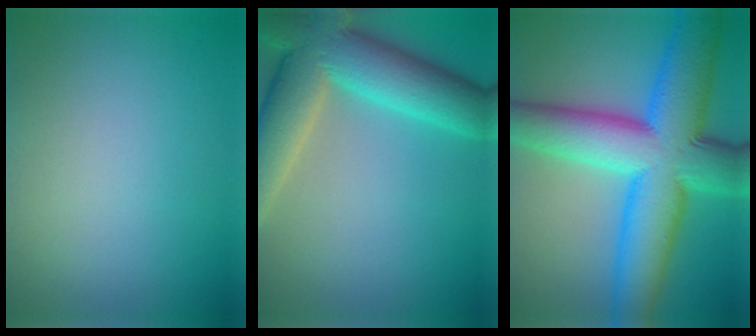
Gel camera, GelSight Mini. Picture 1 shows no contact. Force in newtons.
{"total": 10.5, "press": 10.4, "slide": 1.0}
{"total": 13.8, "press": 13.8, "slide": 0.3}